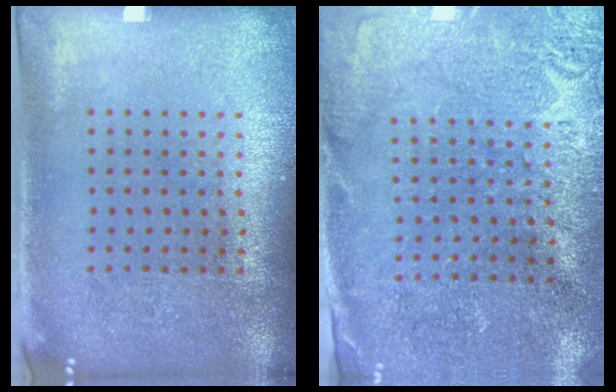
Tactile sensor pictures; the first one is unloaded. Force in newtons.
{"total": 2.7, "press": 2.6, "slide": 0.5}